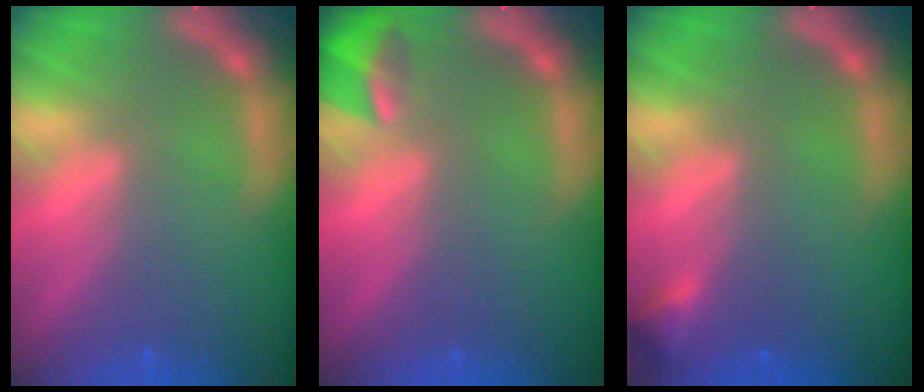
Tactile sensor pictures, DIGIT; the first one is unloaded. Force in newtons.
{"total": 2.9}
{"total": 1.4}